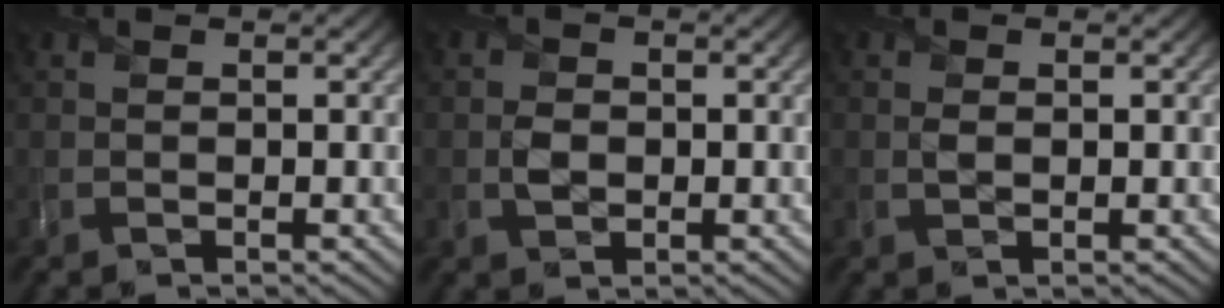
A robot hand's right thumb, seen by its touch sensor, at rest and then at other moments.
{"total": 1.9, "force": [-0.3, 1.6, 0.9], "torque": [-0.023, -0.005, -0.006]}
{"total": 0.7, "force": [0.1, 0.5, 0.5], "torque": [-0.013, -0.003, 0.003]}